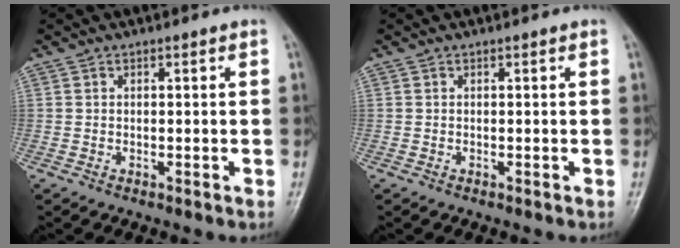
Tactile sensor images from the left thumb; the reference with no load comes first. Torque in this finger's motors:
{"motor_torque": [0.00, 0.01, 0.01, -0.03, 0.00]}